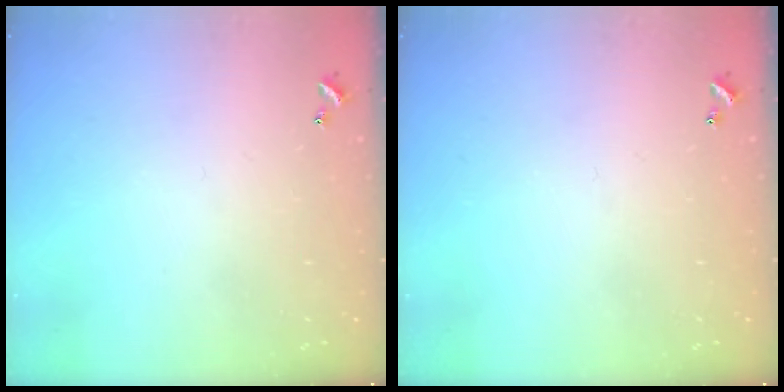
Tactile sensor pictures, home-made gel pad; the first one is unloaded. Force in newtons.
{"total": 0.0}